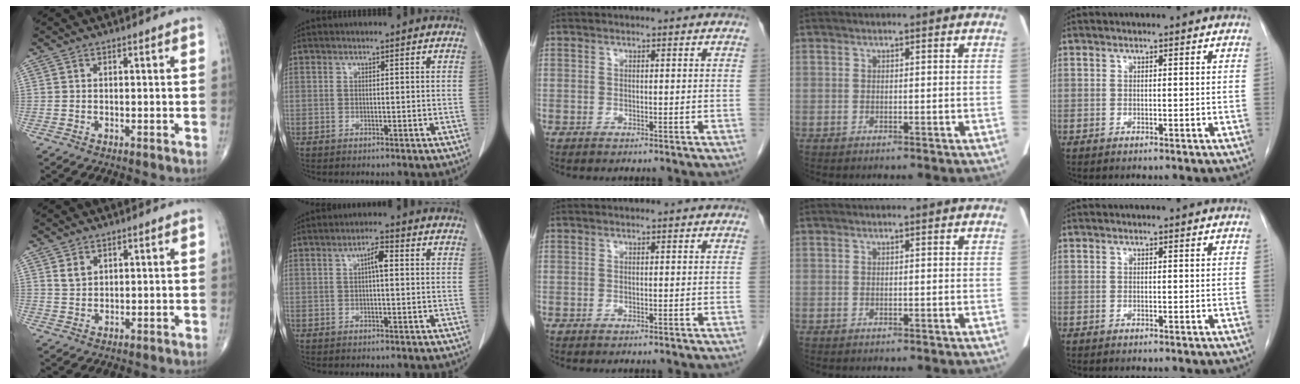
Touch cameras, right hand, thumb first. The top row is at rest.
{"thumb": {"total": 2.3, "force": [1.2, 1.5, 1.1], "torque": [-0.015, -0.007, 0.028]}, "index": {"total": 2.9, "force": [0.4, 0.6, 2.8], "torque": [-0.048, 0.006, 0.006]}}